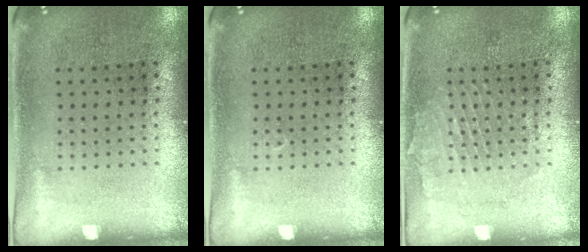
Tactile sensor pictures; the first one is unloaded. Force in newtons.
{"total": 0.0}
{"total": 1.2, "press": 1.2, "slide": 0.1}